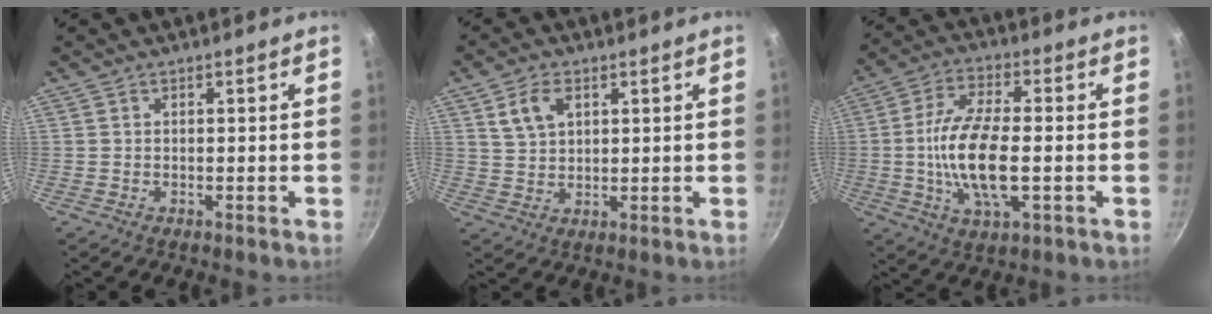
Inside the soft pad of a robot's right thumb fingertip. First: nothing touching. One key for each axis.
{"total": 5.7, "fx": 2.5, "fy": 3.5, "fz": 3.7, "tx": -0.059, "ty": -0.008, "tz": 0.052}
{"total": 14.3, "fx": -1.5, "fy": 5.6, "fz": 13.1, "tx": -0.261, "ty": 0.007, "tz": -0.028}